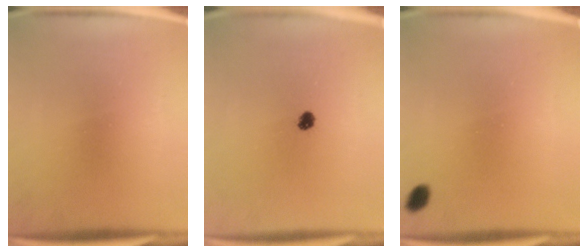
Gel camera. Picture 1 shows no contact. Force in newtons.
{"total": 1.9}
{"total": 1.8}